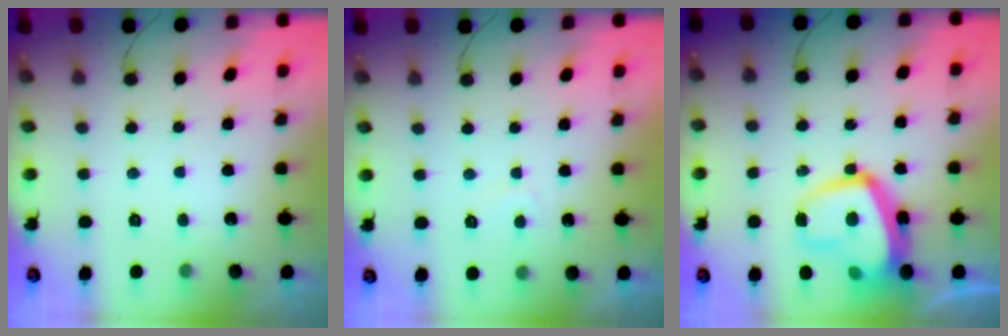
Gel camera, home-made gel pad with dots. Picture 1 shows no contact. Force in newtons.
{"total": 2.1, "press": 2.0, "slide": 0.6}
{"total": 17.4, "press": 17.3, "slide": 1.7}